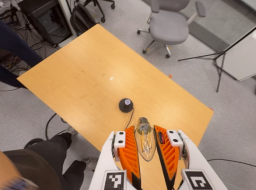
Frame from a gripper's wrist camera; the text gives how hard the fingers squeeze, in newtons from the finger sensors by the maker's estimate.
{"total": 10.5, "left": 10.1, "right": 10.9}